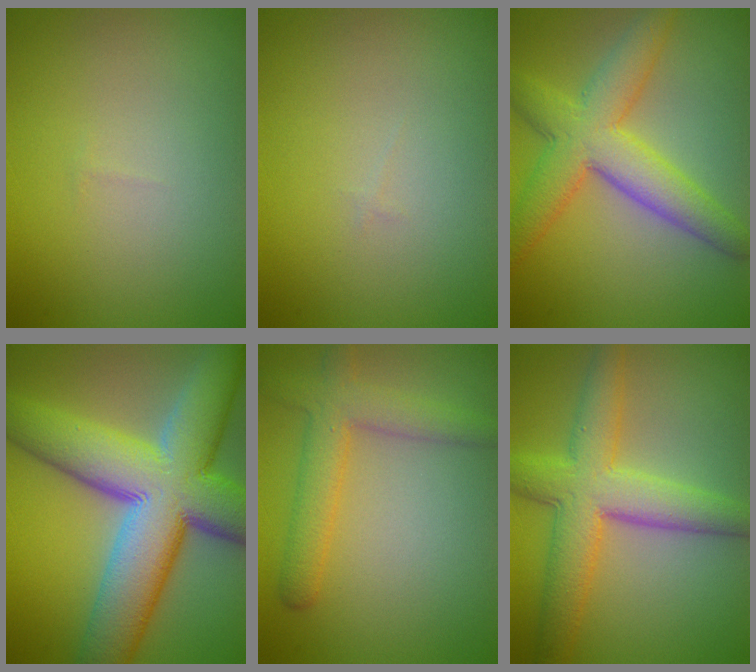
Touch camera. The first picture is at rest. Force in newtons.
{"total": 0.0}
{"total": 6.7, "press": 6.7, "slide": 0.1}
{"total": 14.1, "press": 14.1, "slide": 0.8}
{"total": 4.1, "press": 4.1, "slide": 0.2}
{"total": 6.7, "press": 6.7, "slide": 0.1}